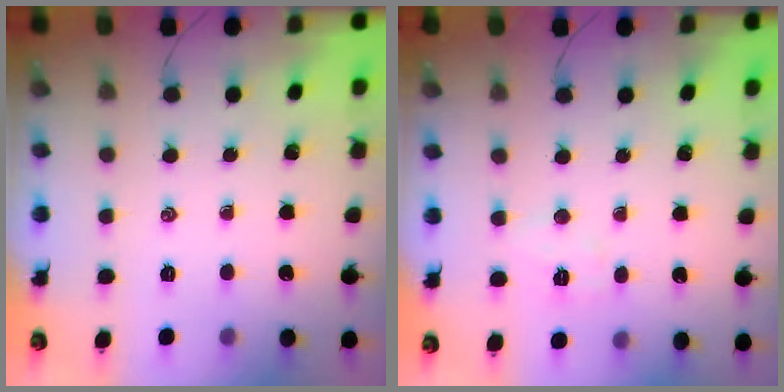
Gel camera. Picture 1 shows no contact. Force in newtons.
{"total": 5.0, "press": 4.9, "slide": 1.1}